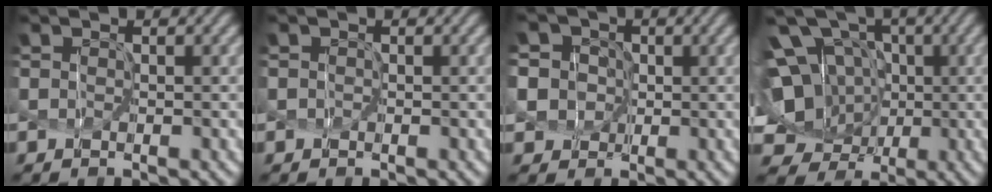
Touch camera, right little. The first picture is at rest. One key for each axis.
{"total": 0.0}
{"total": 6.5, "fx": 0.0, "fy": 6.2, "fz": 1.8, "tx": -0.063, "ty": 0.025, "tz": -0.030}
{"total": 7.9, "fx": 0.6, "fy": 6.7, "fz": 4.1, "tx": -0.087, "ty": -0.011, "tz": 0.002}